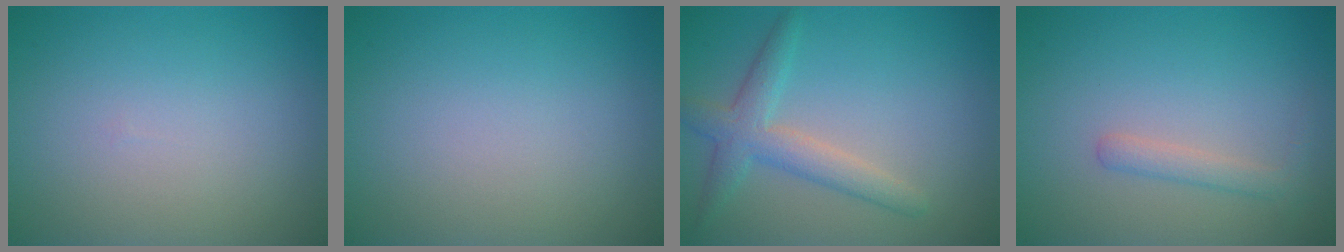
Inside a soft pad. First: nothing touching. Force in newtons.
{"total": 0.0}
{"total": 3.3, "press": 3.3, "slide": 0.0}
{"total": 1.6, "press": 1.6, "slide": 0.1}